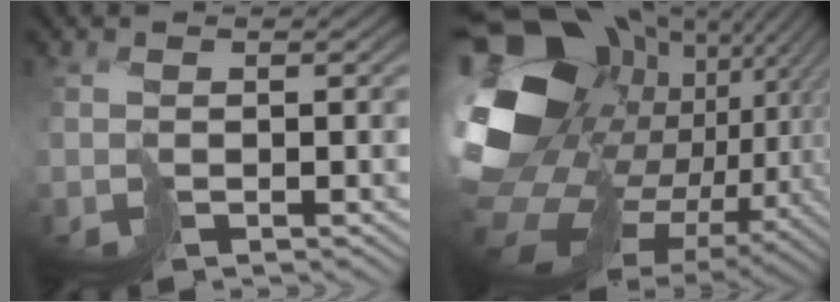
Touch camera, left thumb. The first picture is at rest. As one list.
[{"total": 20.0, "force": [-1.4, 14.3, 13.9], "torque": [-0.334, -0.060, 0.012]}]